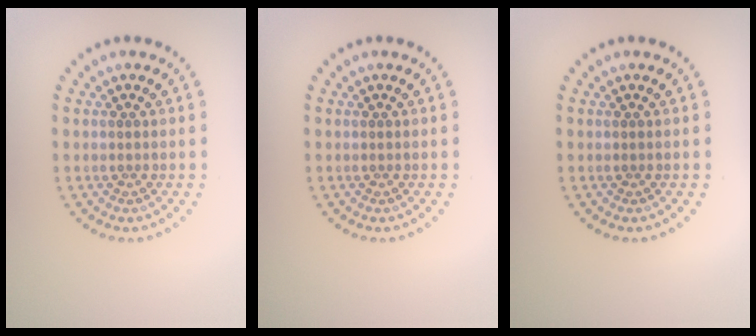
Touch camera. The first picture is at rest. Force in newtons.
{"total": 0.0}
{"total": 0.0}